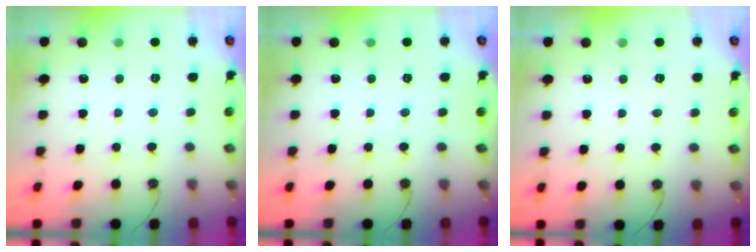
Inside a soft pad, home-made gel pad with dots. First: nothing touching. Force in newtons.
{"total": 0.0}
{"total": 5.5, "press": 3.3, "slide": 4.4}